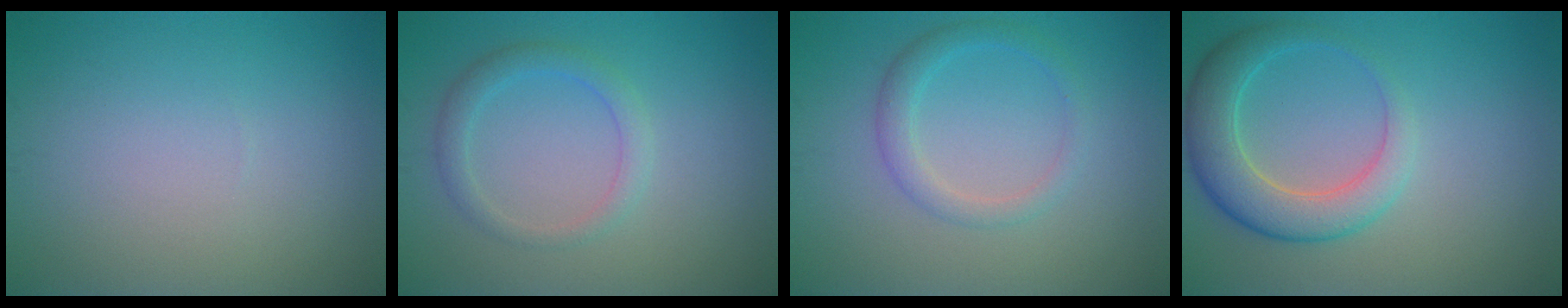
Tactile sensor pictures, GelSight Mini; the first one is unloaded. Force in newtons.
{"total": 2.3, "press": 2.3, "slide": 0.2}
{"total": 2.3, "press": 2.3, "slide": 0.0}
{"total": 5.2, "press": 5.2, "slide": 0.3}